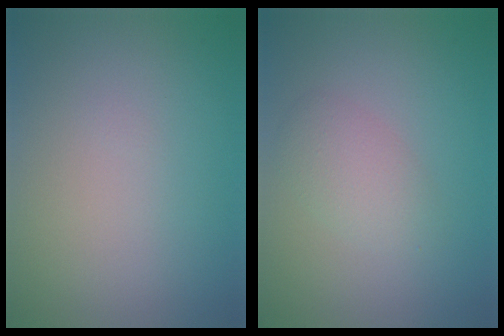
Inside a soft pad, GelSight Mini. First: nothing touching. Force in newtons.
{"total": 2.4, "press": 2.4, "slide": 0.1}